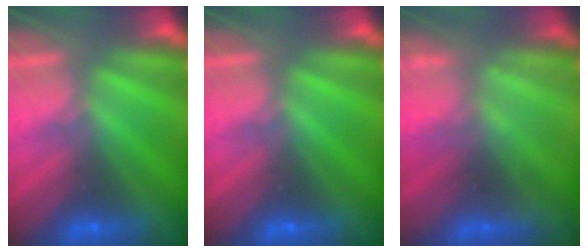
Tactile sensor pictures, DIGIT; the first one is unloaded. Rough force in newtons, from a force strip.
{"total": 0.0}
{"total": 2.2}